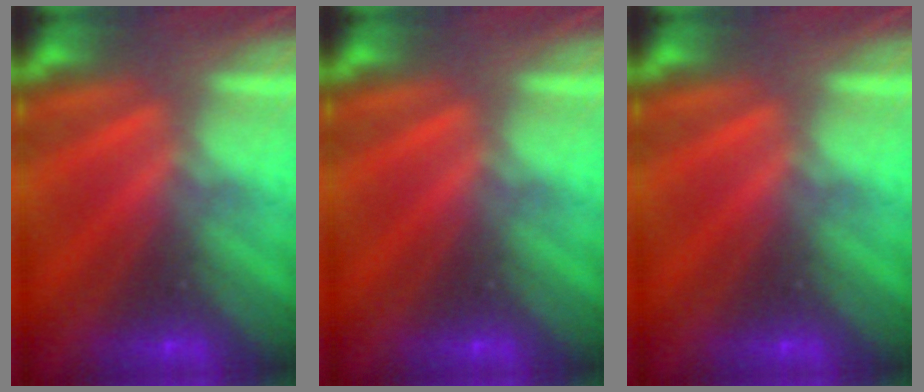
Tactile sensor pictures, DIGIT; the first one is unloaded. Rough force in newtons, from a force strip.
{"total": 0.0}
{"total": 0.0}